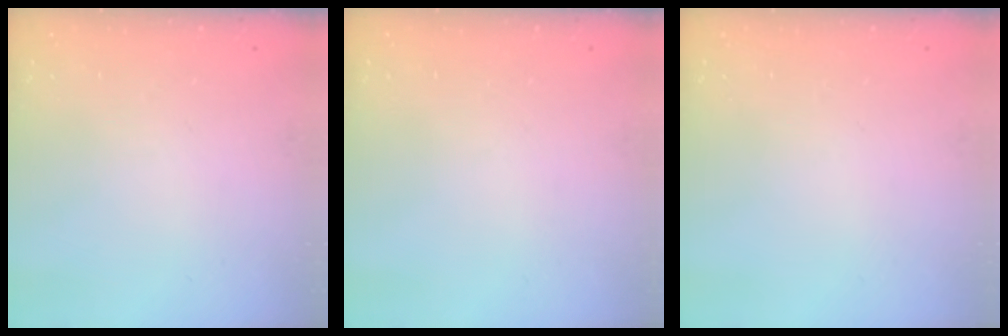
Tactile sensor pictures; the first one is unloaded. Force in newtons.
{"total": 0.0}
{"total": 0.0}